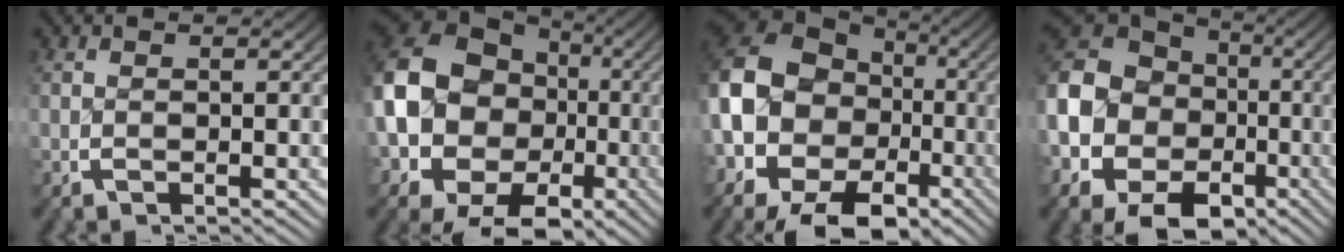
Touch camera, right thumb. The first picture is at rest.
{"total": 15.1, "force": [-1.1, 12.4, 8.4], "torque": [-0.221, -0.065, 0.002]}
{"total": 14.7, "force": [-2.2, 11.5, 8.8], "torque": [-0.218, -0.057, -0.017]}
{"total": 14.9, "force": [-2.2, 12.4, 7.9], "torque": [-0.201, -0.057, -0.020]}